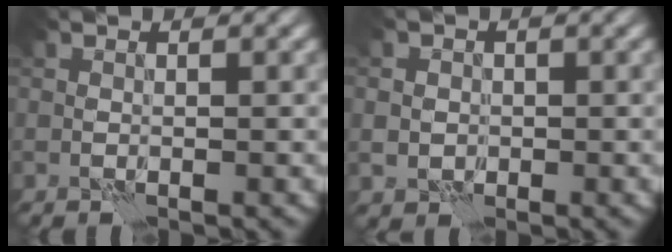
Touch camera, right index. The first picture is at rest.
{"total": 2.2, "force": [0.0, 2.1, 0.5], "torque": [0.000, 0.002, -0.005]}